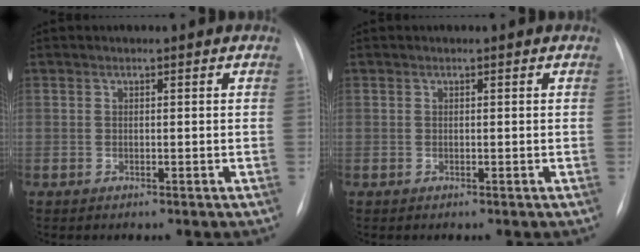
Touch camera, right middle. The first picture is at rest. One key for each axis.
{"total": 0.0}